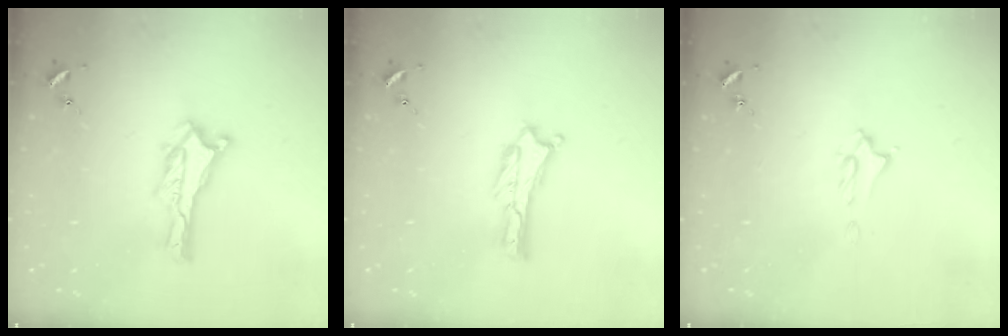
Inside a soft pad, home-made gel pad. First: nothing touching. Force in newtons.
{"total": 0.0}
{"total": 1.6, "press": 1.6, "slide": 0.2}